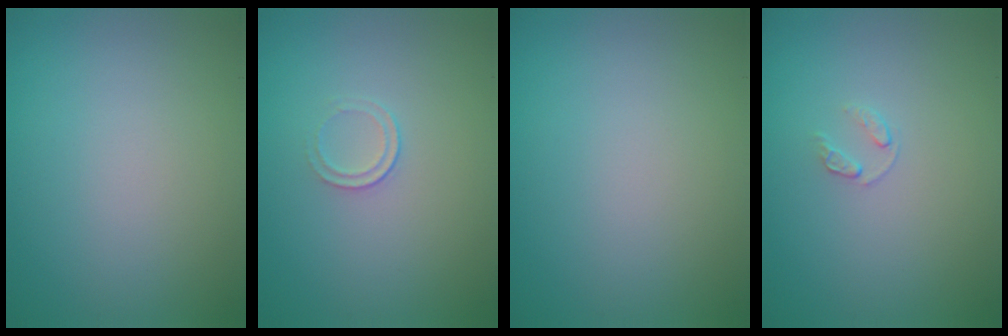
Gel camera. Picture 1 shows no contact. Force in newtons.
{"total": 1.0, "press": 0.5, "slide": 0.9}
{"total": 0.0}
{"total": 0.8, "press": 0.5, "slide": 0.6}